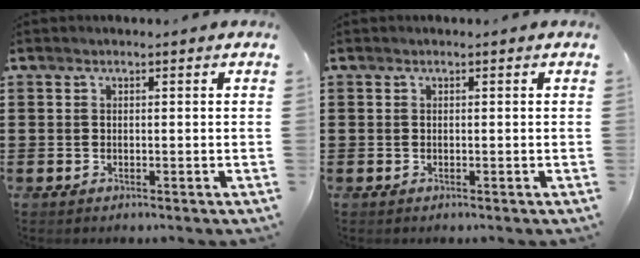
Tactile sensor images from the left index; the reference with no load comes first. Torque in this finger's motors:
{"motor_torque": [0.00, 0.00, 0.00, 0.01]}